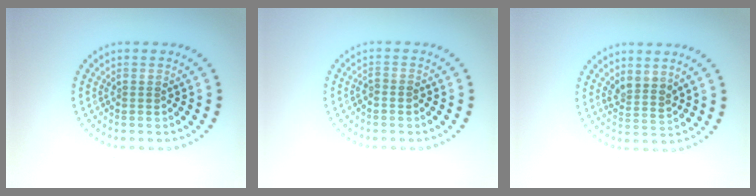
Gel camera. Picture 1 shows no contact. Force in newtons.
{"total": 0.6, "press": 0.4, "slide": 0.4}
{"total": 2.0, "press": 1.6, "slide": 1.2}